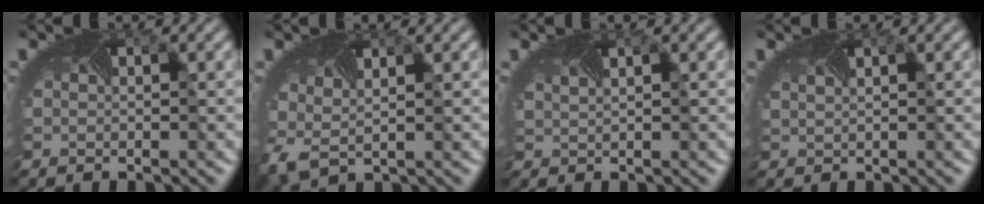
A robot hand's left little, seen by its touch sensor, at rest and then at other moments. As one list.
[{"total": 2.8, "force": [-0.2, 1.9, 2.1], "torque": [-0.074, -0.019, 0.030]}, {"total": 1.1, "force": [0.9, 0.2, 0.6], "torque": [-0.019, 0.003, 0.017]}, {"total": 0.8, "force": [0.7, 0.2, 0.4], "torque": [-0.012, 0.002, 0.011]}]